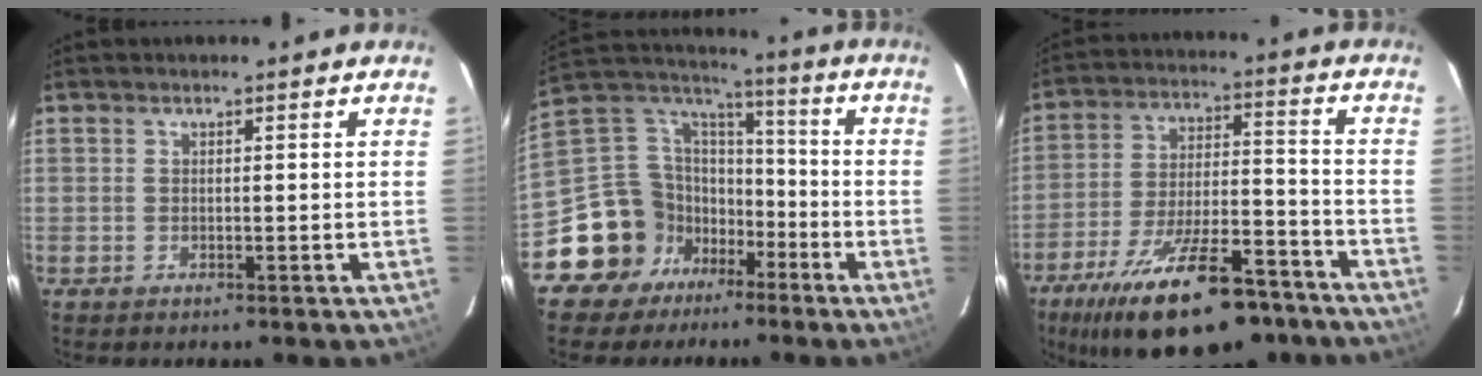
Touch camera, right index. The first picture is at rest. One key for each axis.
{"total": 15.7, "fx": -8.7, "fy": 12.3, "fz": 4.3, "tx": -0.117, "ty": 0.054, "tz": -0.144}
{"total": 24.0, "fx": -17.2, "fy": 8.5, "fz": 14.4, "tx": -0.258, "ty": -0.020, "tz": -0.254}